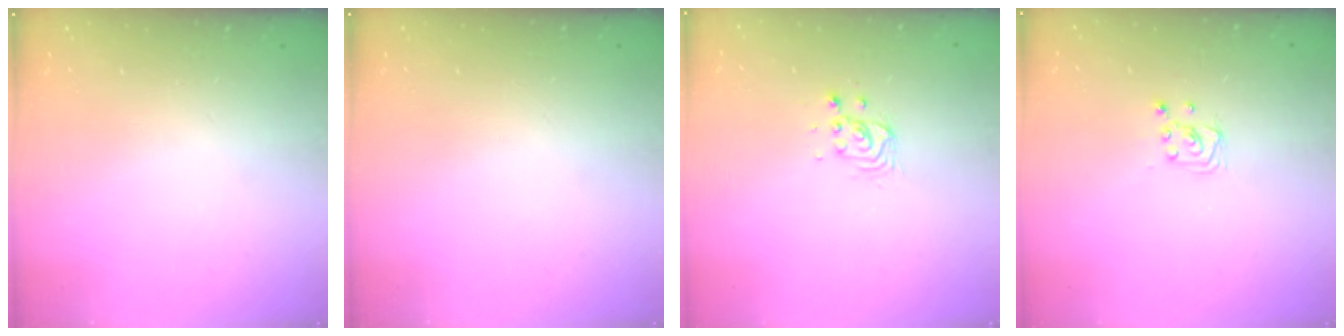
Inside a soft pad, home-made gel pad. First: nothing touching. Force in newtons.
{"total": 0.0}
{"total": 3.4, "press": 3.4, "slide": 0.4}
{"total": 2.0, "press": 2.0, "slide": 0.2}